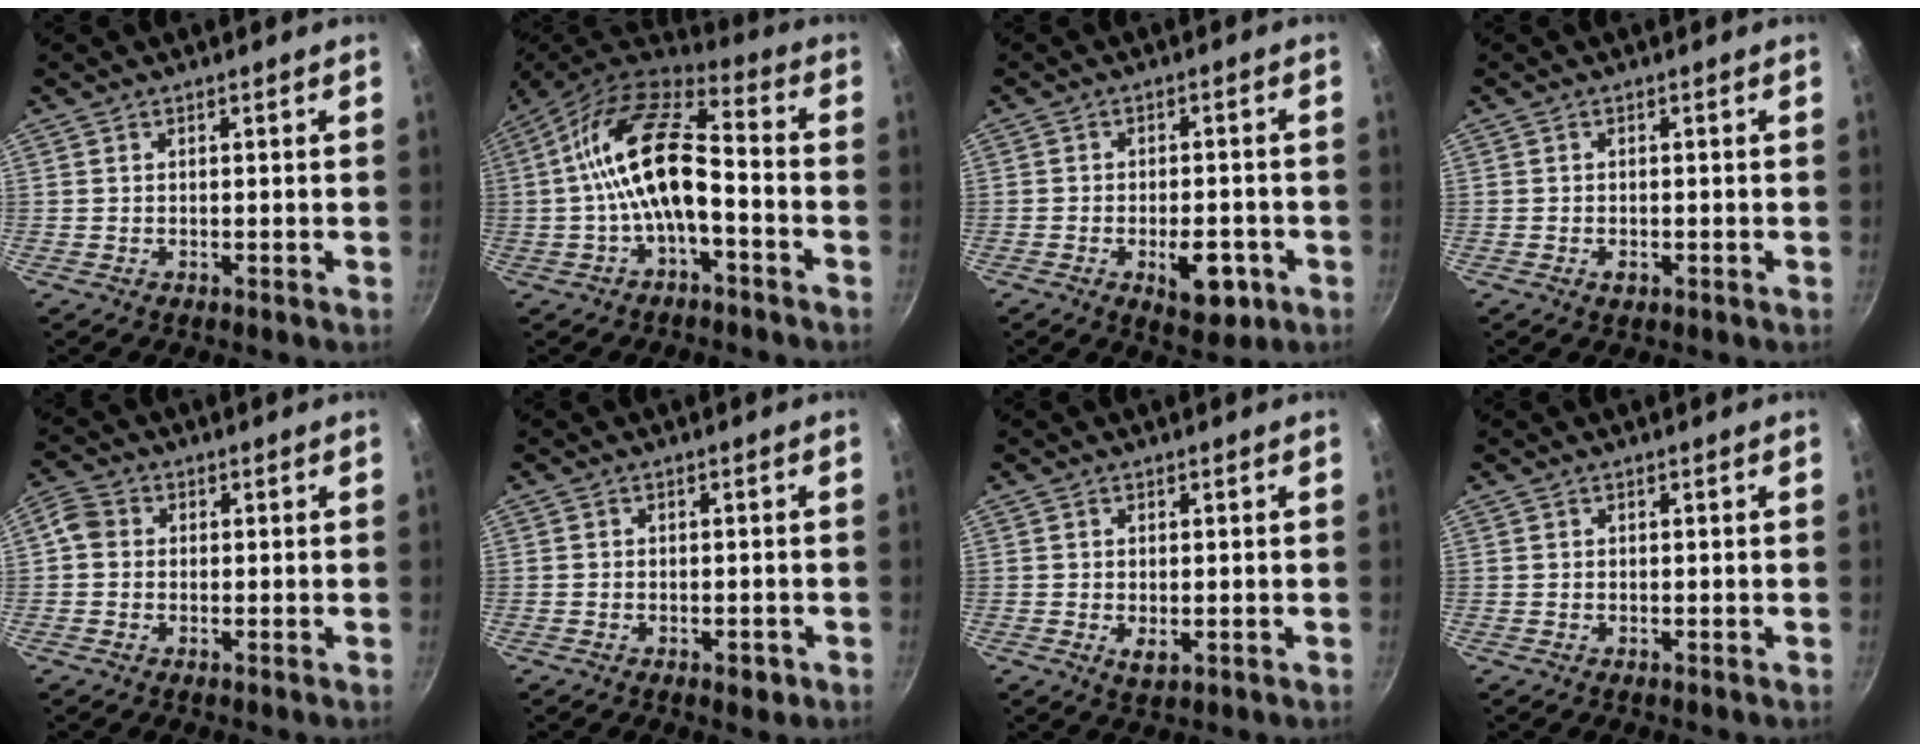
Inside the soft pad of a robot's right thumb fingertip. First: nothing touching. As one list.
[{"total": 15.3, "force": [-2.7, 6.9, 13.4], "torque": [-0.242, 0.050, -0.063]}, {"total": 8.2, "force": [-3.1, 4.2, 6.3], "torque": [-0.058, 0.013, -0.034]}, {"total": 1.4, "force": [-0.5, 0.9, 1.0], "torque": [-0.016, 0.000, -0.008]}, {"total": 3.7, "force": [-0.1, 3.3, 1.7], "torque": [-0.029, 0.008, -0.018]}, {"total": 2.4, "force": [-1.2, 1.3, 1.6], "torque": [-0.020, 0.010, -0.012]}, {"total": 2.5, "force": [-0.4, 1.2, 2.1], "torque": [-0.037, -0.009, -0.002]}, {"total": 0.0}]